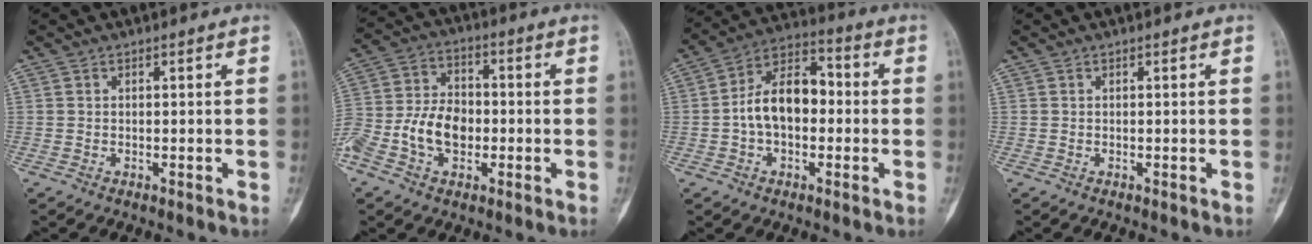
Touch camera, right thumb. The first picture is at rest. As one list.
[{"total": 13.3, "force": [-3.7, 9.1, 9.0], "torque": [-0.163, 0.031, -0.076]}, {"total": 12.5, "force": [-1.0, 8.0, 9.5], "torque": [-0.142, 0.042, -0.029]}, {"total": 0.0}]